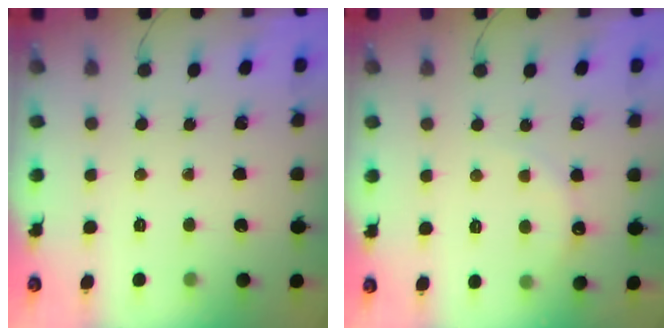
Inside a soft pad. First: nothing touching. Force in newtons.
{"total": 3.8, "press": 3.6, "slide": 0.9}